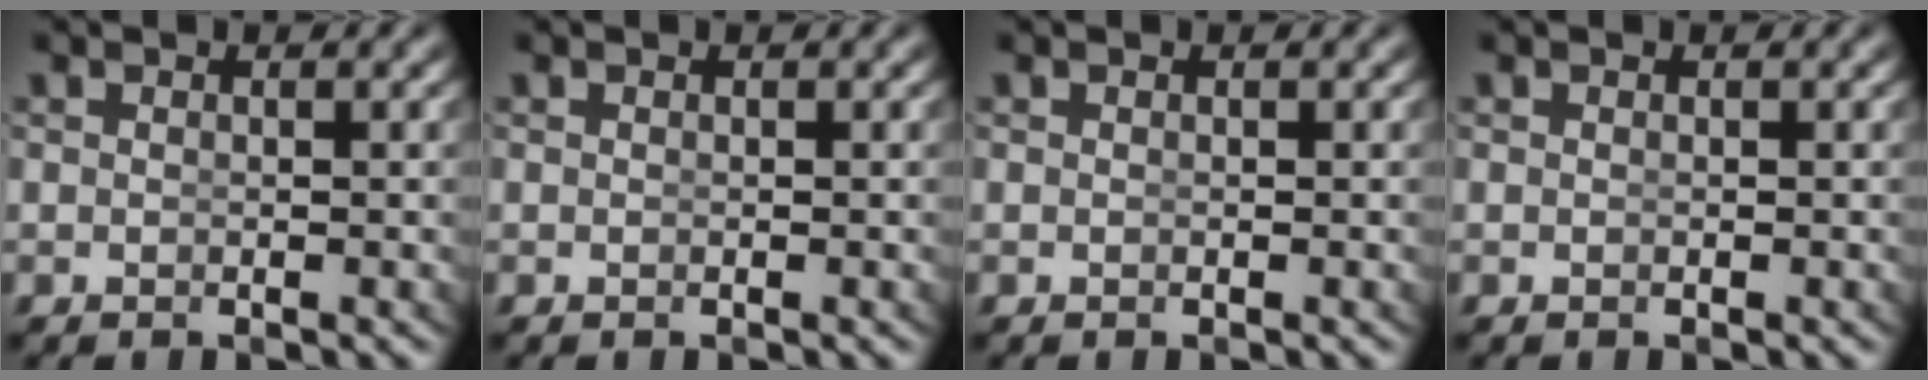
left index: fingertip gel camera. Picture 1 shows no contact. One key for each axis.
{"total": 0.0}
{"total": 0.0}
{"total": 0.0}